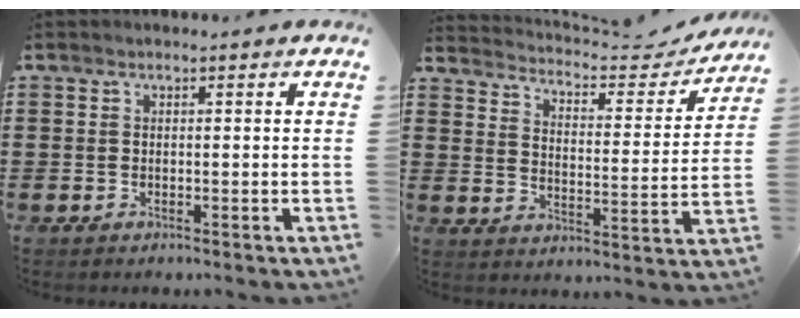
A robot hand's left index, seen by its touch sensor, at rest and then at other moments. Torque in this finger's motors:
{"motor_torque": [1.07, -1.06, 0.05, 0.04]}